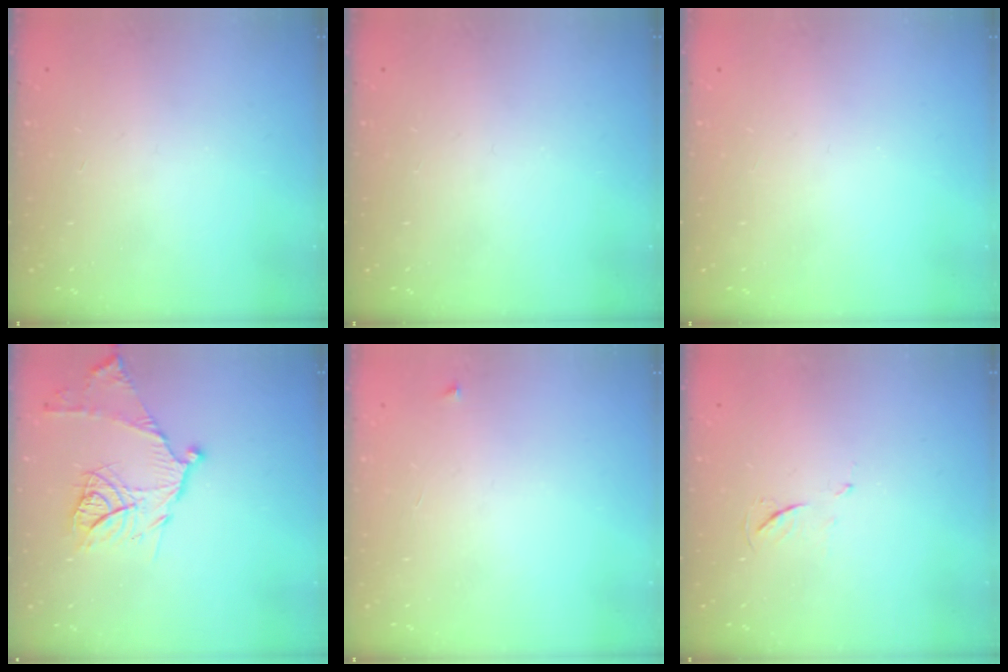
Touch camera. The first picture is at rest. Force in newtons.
{"total": 0.0}
{"total": 0.0}
{"total": 15.0, "press": 14.9, "slide": 1.2}
{"total": 2.3, "press": 2.3, "slide": 0.3}
{"total": 4.9, "press": 4.9, "slide": 0.7}